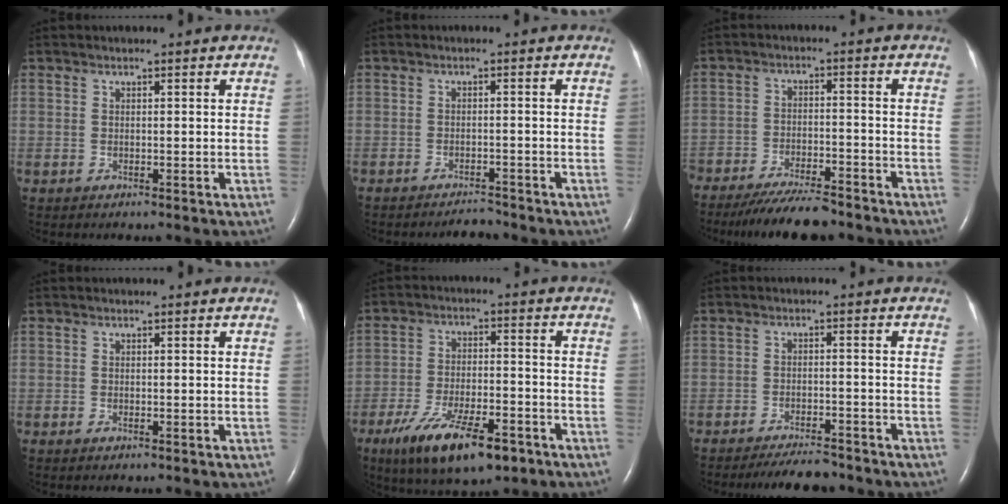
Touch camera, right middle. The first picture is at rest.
{"total": 2.0, "force": [-2.0, 0.2, 0.1], "torque": [-0.005, -0.008, -0.030]}
{"total": 10.8, "force": [-9.5, 2.0, 4.7], "torque": [-0.071, -0.015, -0.149]}
{"total": 0.0}
{"total": 13.7, "force": [-8.4, 4.2, 9.9], "torque": [-0.176, -0.016, -0.136]}
{"total": 6.5, "force": [-6.0, 1.2, 2.1], "torque": [-0.033, -0.012, -0.096]}